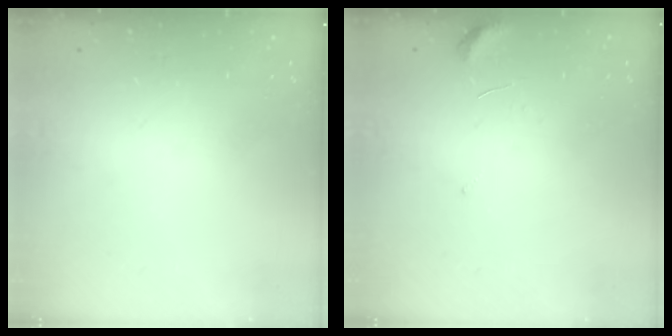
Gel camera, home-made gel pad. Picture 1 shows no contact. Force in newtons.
{"total": 4.6, "press": 4.6, "slide": 0.5}